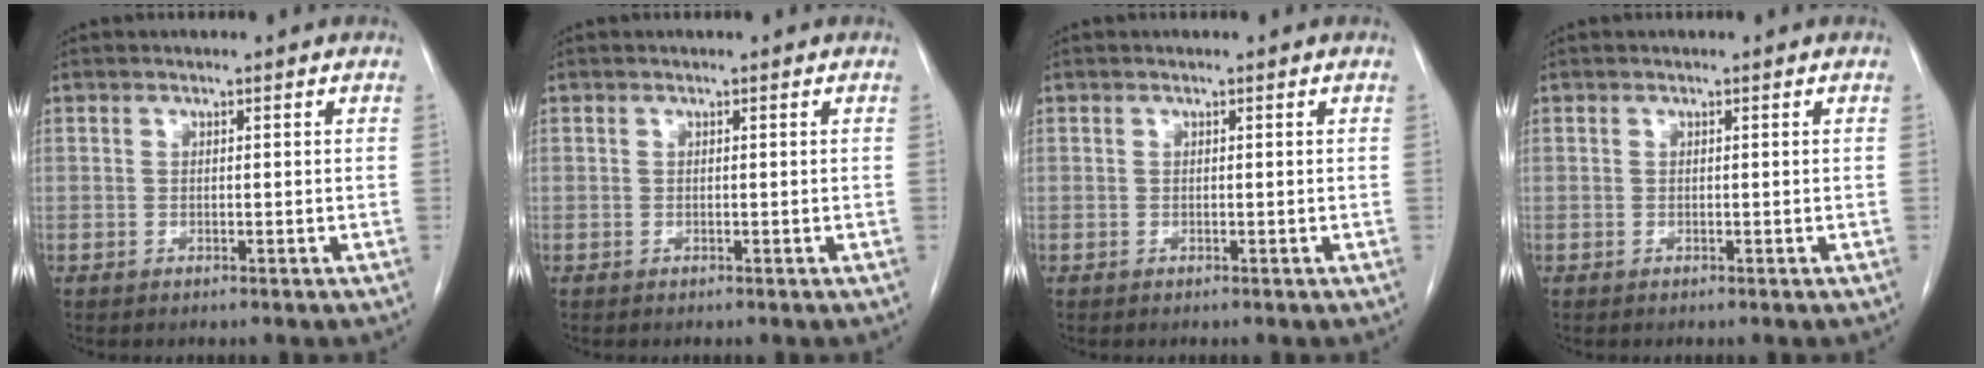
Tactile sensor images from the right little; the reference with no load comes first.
{"total": 0.0}
{"total": 0.0}
{"total": 0.0}